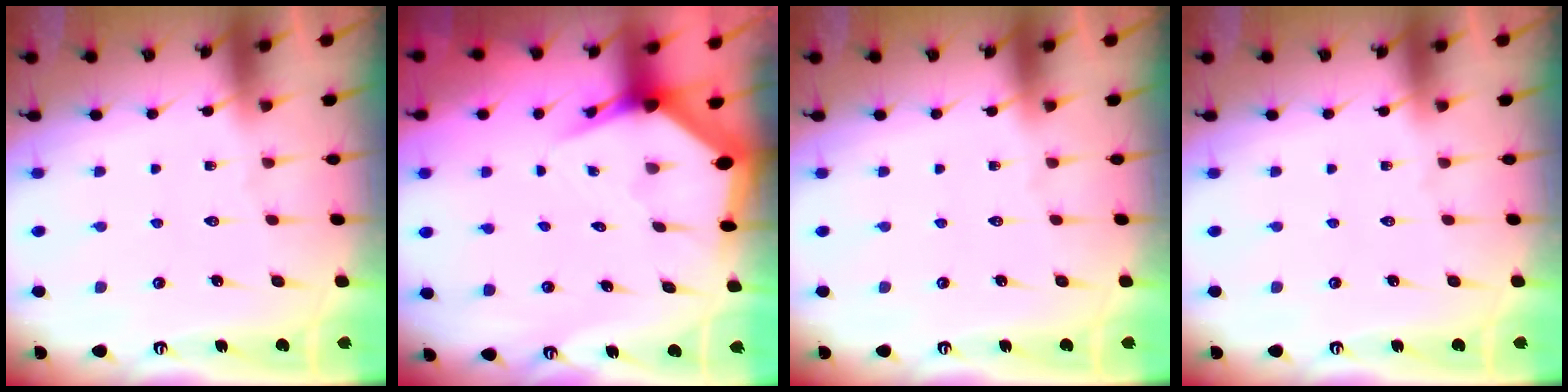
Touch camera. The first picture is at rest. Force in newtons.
{"total": 3.8, "press": 3.7, "slide": 0.5}
{"total": 0.0}
{"total": 0.0}